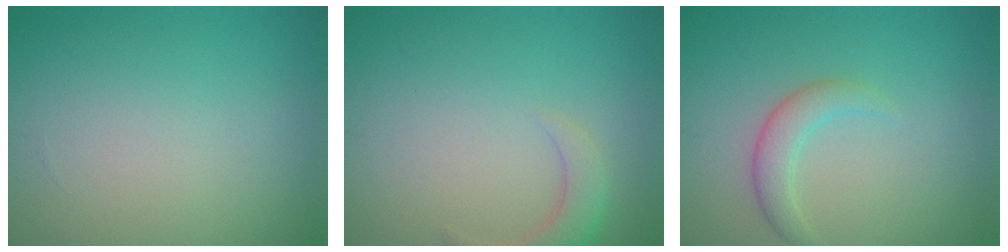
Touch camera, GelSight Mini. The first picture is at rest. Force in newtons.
{"total": 2.7, "press": 2.7, "slide": 0.3}
{"total": 2.2, "press": 2.2, "slide": 0.2}